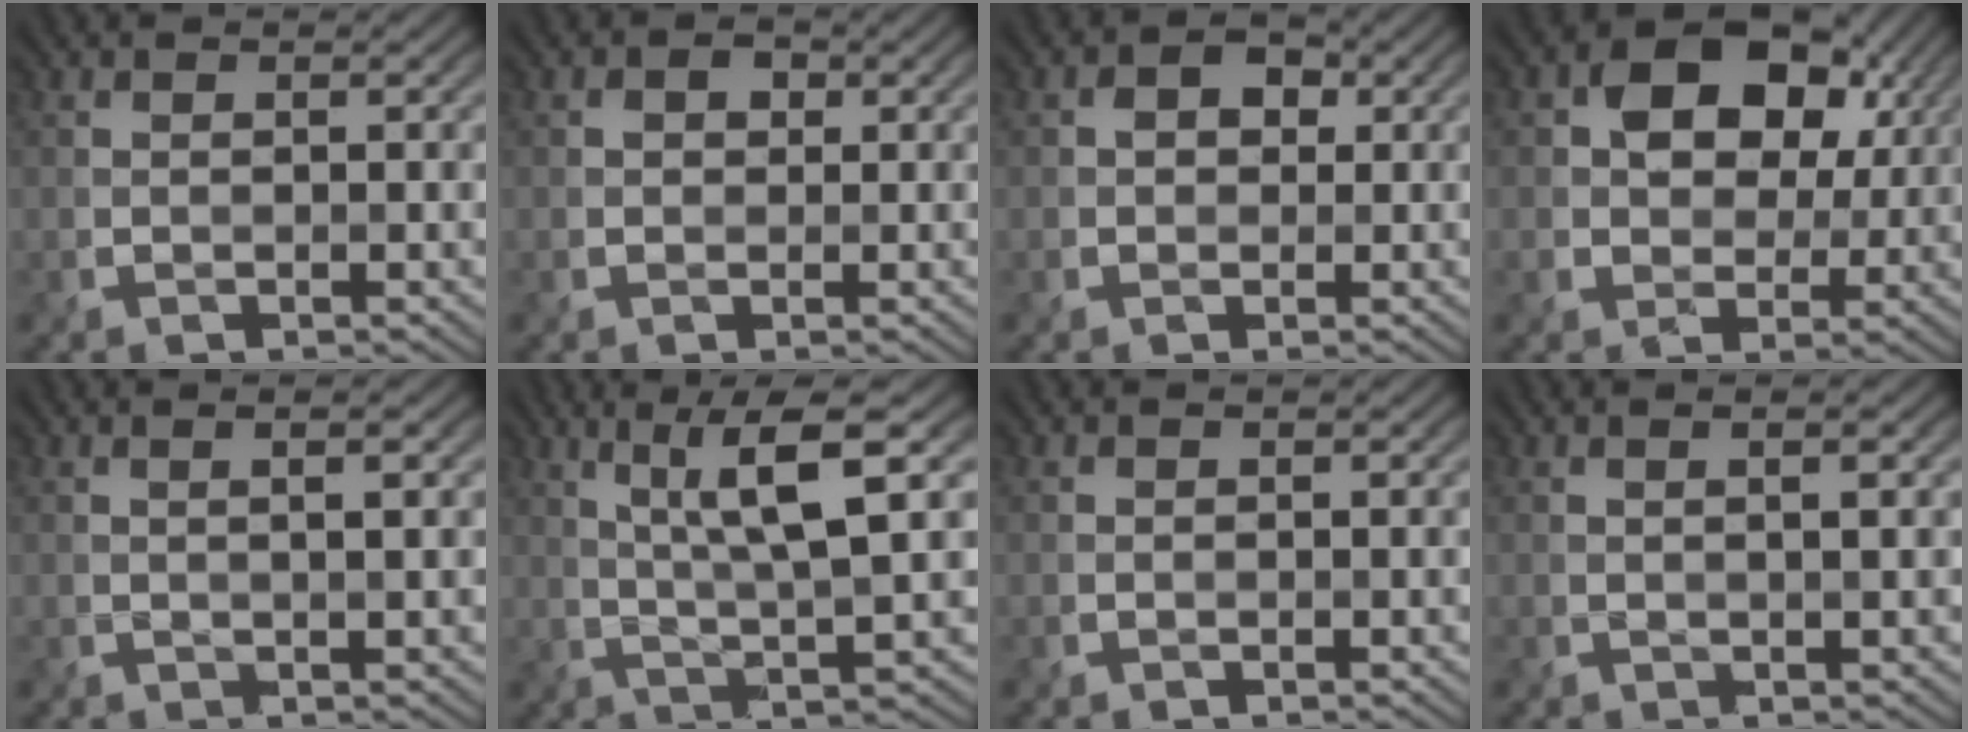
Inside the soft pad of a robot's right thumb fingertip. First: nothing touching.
{"total": 1.8, "force": [0.4, 1.4, 1.0], "torque": [-0.019, -0.001, 0.002]}
{"total": 2.7, "force": [0.3, 2.2, 1.5], "torque": [-0.023, 0.006, -0.008]}
{"total": 9.8, "force": [3.1, 7.0, 6.1], "torque": [-0.098, 0.003, 0.040]}
{"total": 1.8, "force": [0.5, -0.2, 1.7], "torque": [-0.021, 0.000, 0.006]}
{"total": 7.8, "force": [2.9, 0.7, 7.2], "torque": [-0.129, 0.013, 0.054]}
{"total": 0.0}
{"total": 1.5, "force": [0.3, -0.3, 1.4], "torque": [-0.018, 0.001, 0.007]}